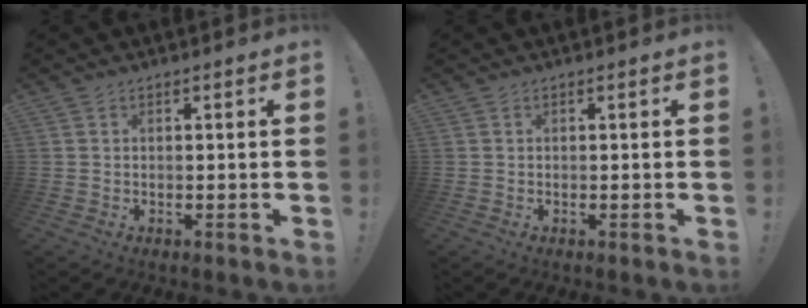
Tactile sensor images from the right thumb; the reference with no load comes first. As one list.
[{"total": 0.0}]